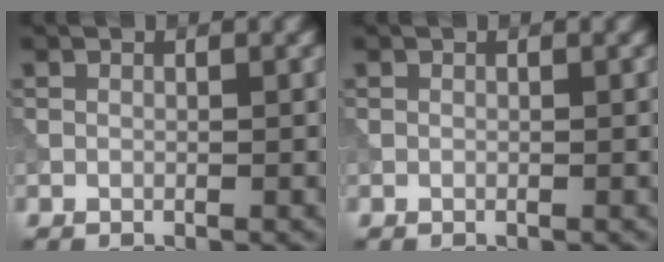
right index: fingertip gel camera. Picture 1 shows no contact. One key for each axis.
{"total": 0.0}